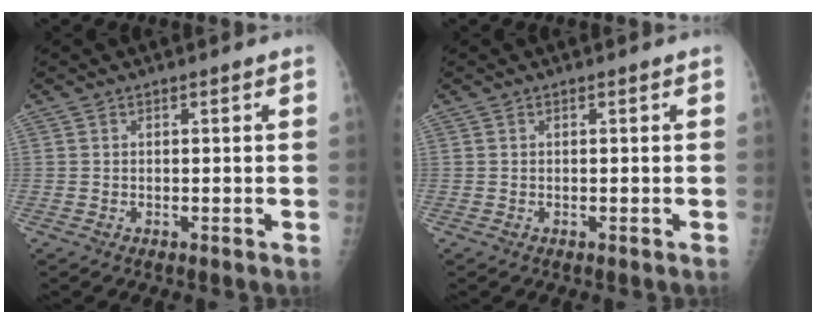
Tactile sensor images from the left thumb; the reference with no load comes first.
{"total": 0.0}